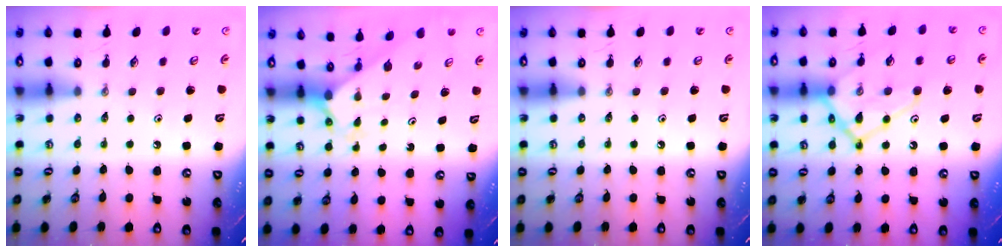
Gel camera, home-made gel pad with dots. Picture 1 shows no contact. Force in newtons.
{"total": 2.0, "press": 2.0, "slide": 0.2}
{"total": 0.0}
{"total": 17.3, "press": 17.2, "slide": 1.4}